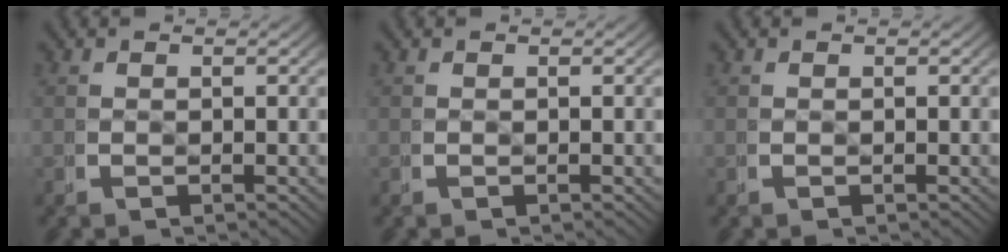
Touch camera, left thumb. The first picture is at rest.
{"total": 0.0}
{"total": 0.0}